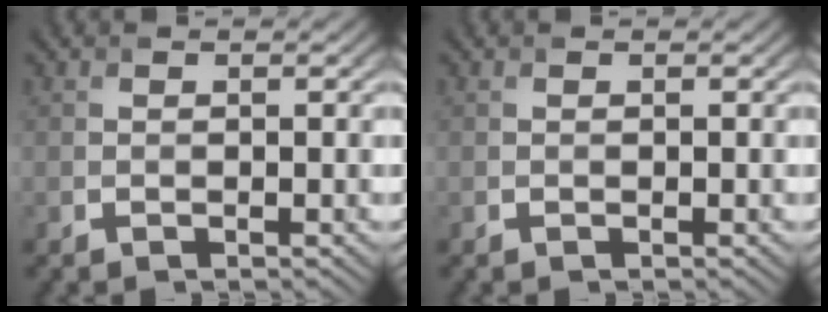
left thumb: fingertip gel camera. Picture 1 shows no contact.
{"total": 0.0}